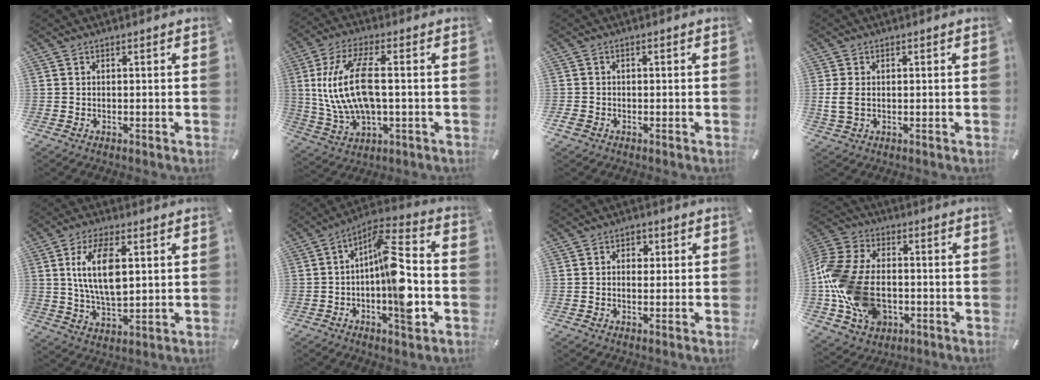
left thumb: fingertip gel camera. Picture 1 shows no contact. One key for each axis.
{"total": 15.1, "fx": 1.2, "fy": 6.9, "fz": 13.3, "tx": -0.287, "ty": -0.005, "tz": 0.019}
{"total": 1.5, "fx": -0.7, "fy": 1.2, "fz": 0.6, "tx": -0.011, "ty": 0.003, "tz": -0.015}
{"total": 4.0, "fx": 0.2, "fy": 2.7, "fz": 2.9, "tx": -0.071, "ty": 0.001, "tz": 0.001}
{"total": 12.2, "fx": 3.0, "fy": 5.8, "fz": 10.3, "tx": -0.211, "ty": -0.005, "tz": 0.046}
{"total": 15.9, "fx": -3.2, "fy": 5.6, "fz": 14.5, "tx": -0.234, "ty": -0.001, "tz": -0.059}
{"total": 2.9, "fx": 0.1, "fy": 2.3, "fz": 1.8, "tx": -0.014, "ty": -0.003, "tz": -0.006}
{"total": 19.4, "fx": -3.4, "fy": 14.3, "fz": 12.7, "tx": -0.282, "ty": 0.024, "tz": -0.053}